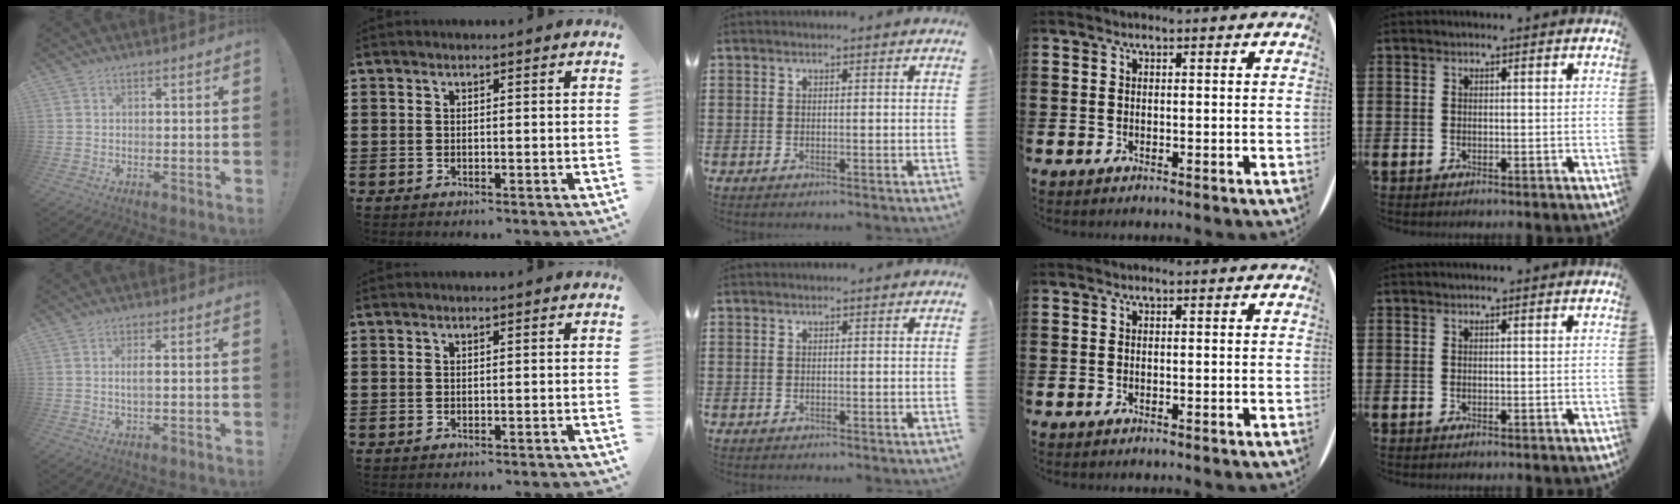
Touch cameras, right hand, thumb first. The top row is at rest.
{"thumb": {"total": 2.6, "force": [-0.1, 0.4, 2.5], "torque": [-0.043, 0.000, -0.006]}, "index": {"total": 0.6, "force": [-0.6, 0.0, 0.2], "torque": [-0.005, -0.002, -0.011]}}